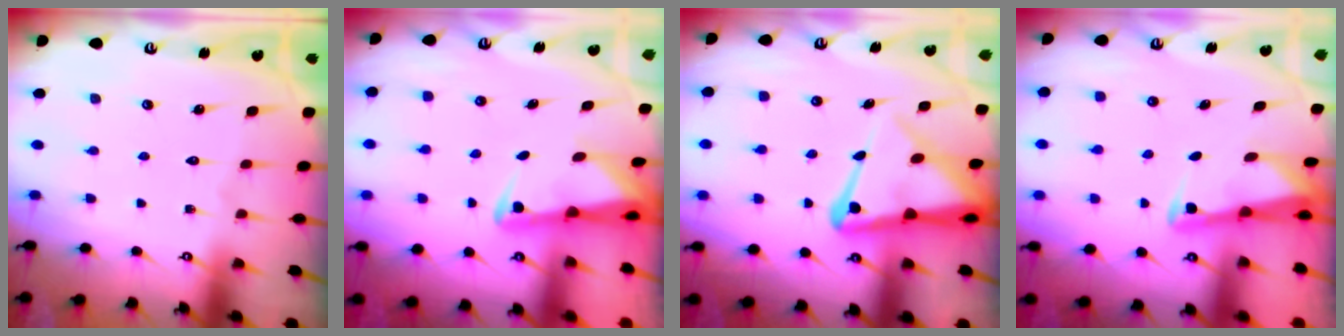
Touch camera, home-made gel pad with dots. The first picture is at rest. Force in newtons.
{"total": 2.3, "press": 2.2, "slide": 0.4}
{"total": 10.4, "press": 10.3, "slide": 1.0}
{"total": 2.7, "press": 2.7, "slide": 0.2}